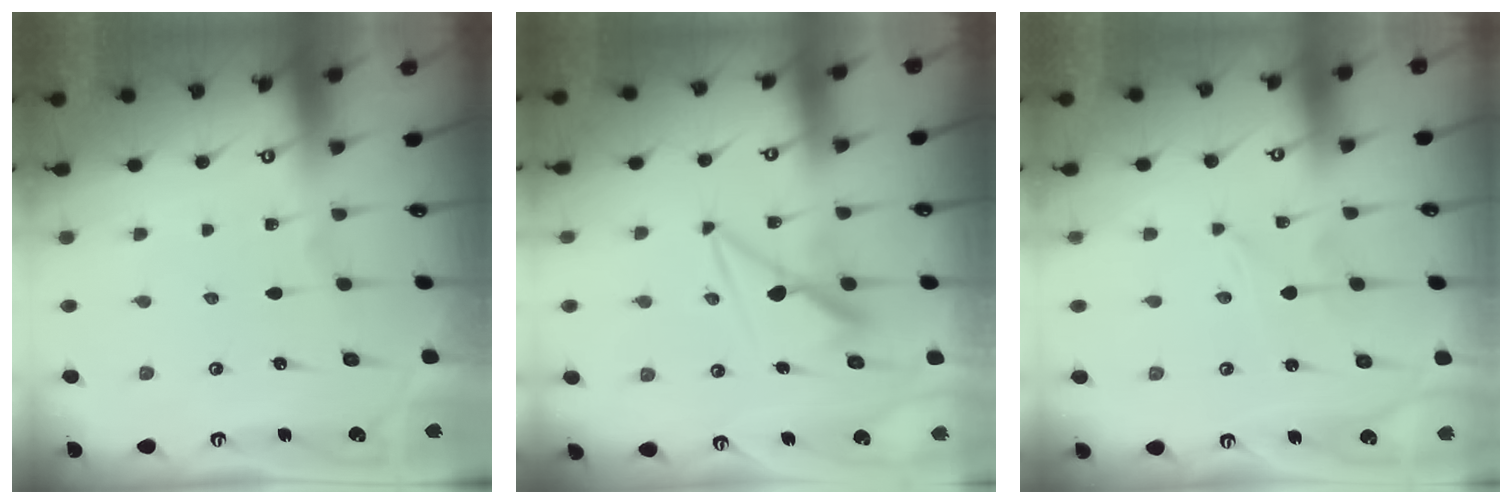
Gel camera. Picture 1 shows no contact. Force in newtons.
{"total": 7.5, "press": 7.5, "slide": 0.6}
{"total": 0.0}